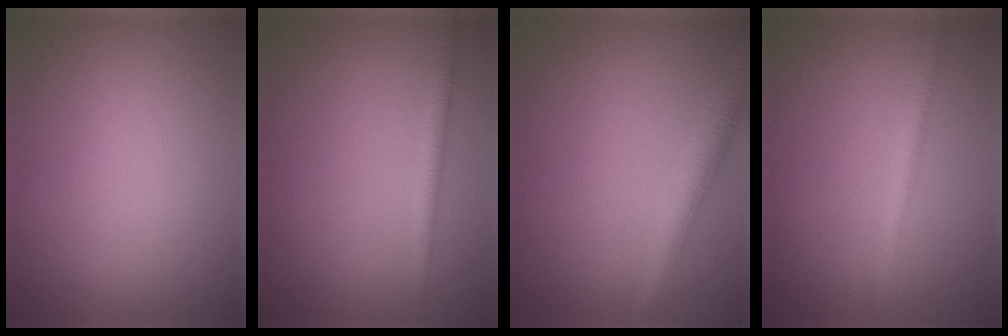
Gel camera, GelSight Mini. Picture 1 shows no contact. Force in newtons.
{"total": 1.7, "press": 1.7, "slide": 0.1}
{"total": 4.6, "press": 4.6, "slide": 0.2}
{"total": 2.3, "press": 2.3, "slide": 0.1}